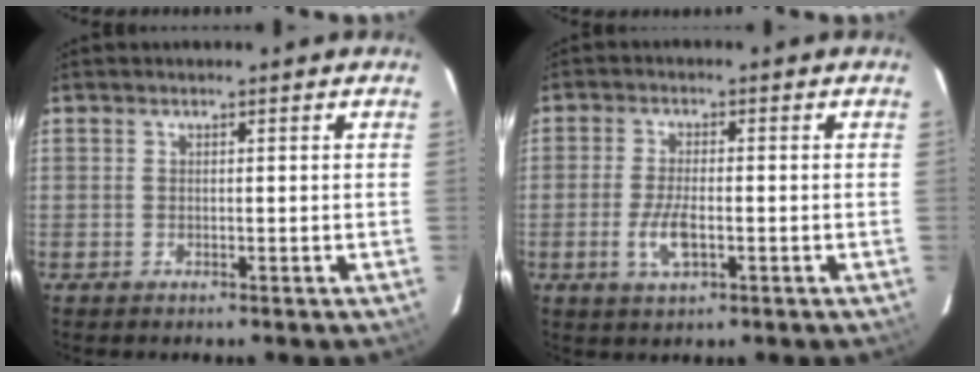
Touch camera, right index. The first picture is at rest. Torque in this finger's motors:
{"motor_torque": [1.00, 0.03, 0.47, 0.07]}